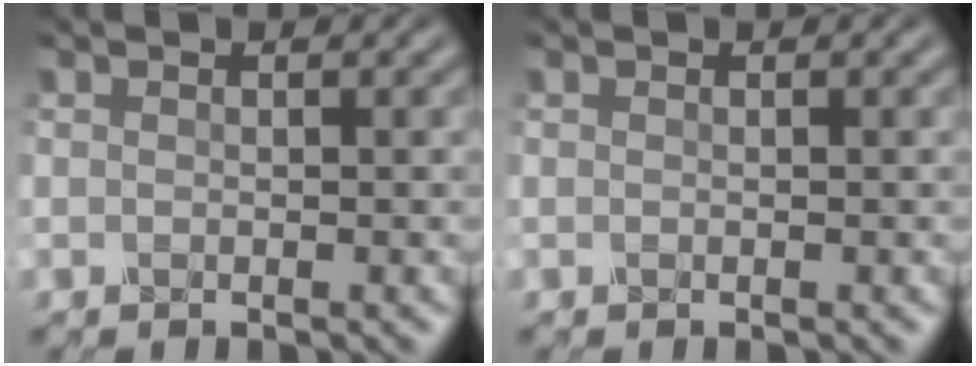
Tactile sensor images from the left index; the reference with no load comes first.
{"total": 0.0}